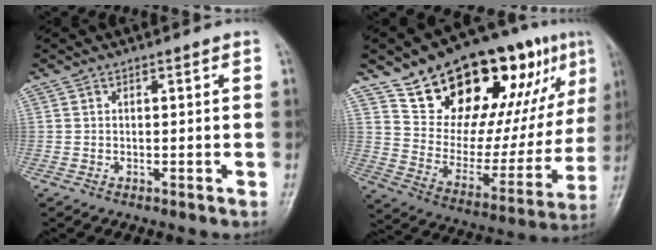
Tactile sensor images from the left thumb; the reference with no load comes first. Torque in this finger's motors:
{"motor_torque": [0.91, 0.94, 1.61, -1.16, 0.17]}